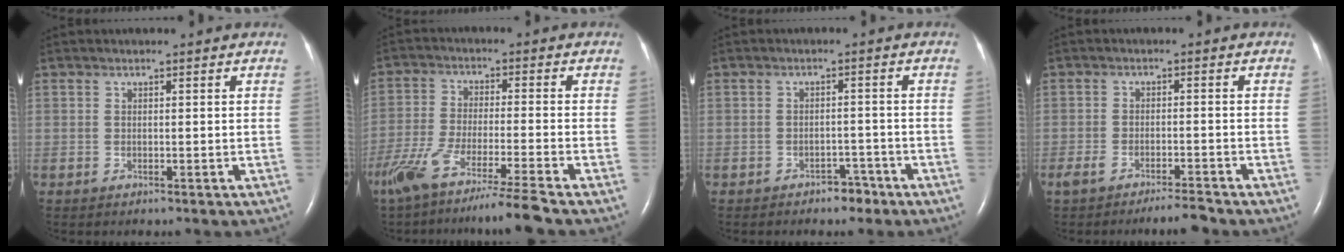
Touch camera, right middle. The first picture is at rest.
{"total": 12.7, "force": [-9.9, -1.5, 7.8], "torque": [-0.134, -0.047, -0.169]}
{"total": 2.7, "force": [-2.0, 1.4, 1.0], "torque": [-0.015, 0.003, -0.025]}
{"total": 3.9, "force": [-3.4, 0.3, 2.0], "torque": [-0.039, -0.003, -0.059]}